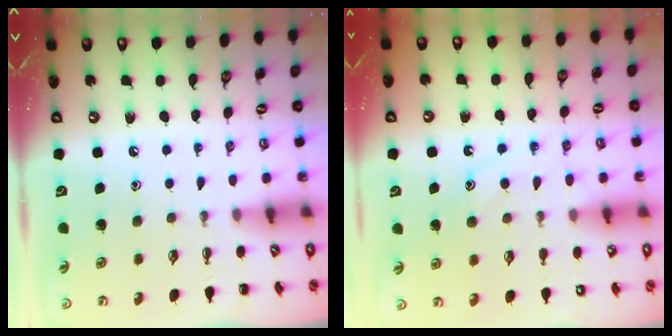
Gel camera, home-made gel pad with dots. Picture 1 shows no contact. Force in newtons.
{"total": 11.5, "press": 11.5, "slide": 0.7}